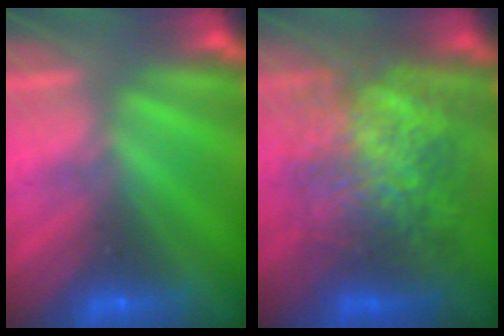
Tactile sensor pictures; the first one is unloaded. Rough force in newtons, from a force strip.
{"total": 7.6}